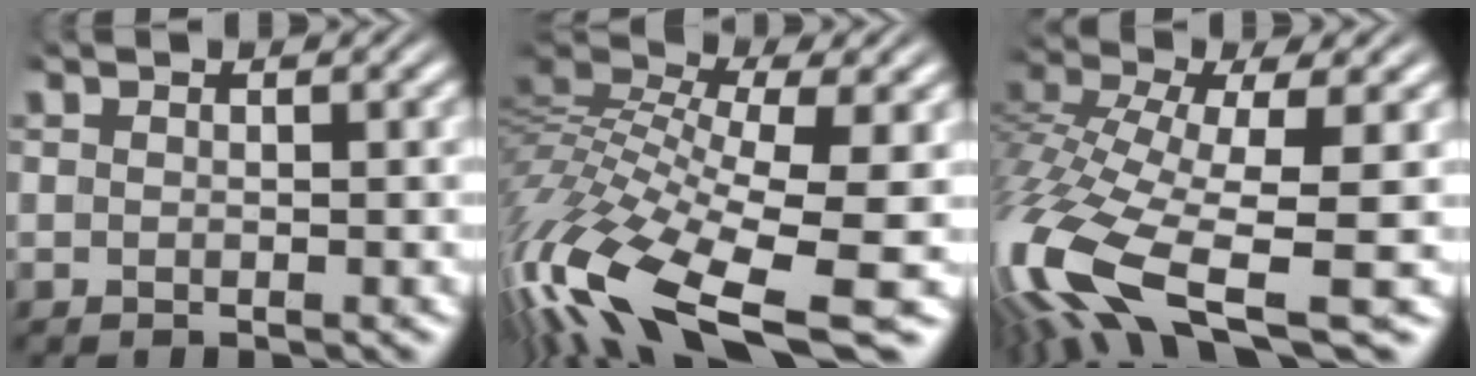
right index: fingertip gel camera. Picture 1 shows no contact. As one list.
[{"total": 10.1, "force": [-4.3, 5.0, 7.7], "torque": [-0.175, -0.055, -0.047]}, {"total": 9.3, "force": [-3.8, 4.8, 7.0], "torque": [-0.192, -0.061, -0.036]}]